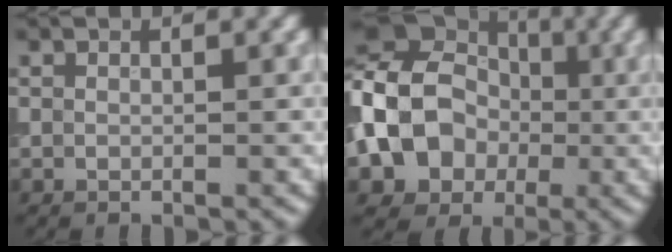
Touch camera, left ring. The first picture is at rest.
{"total": 11.7, "force": [-1.2, 9.6, 6.5], "torque": [-0.121, -0.008, -0.045]}